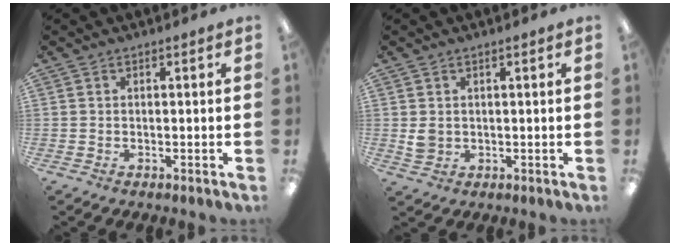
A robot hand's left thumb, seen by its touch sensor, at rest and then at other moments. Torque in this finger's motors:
{"motor_torque": [-0.22, 0.17, 0.26, -0.03, 0.00]}